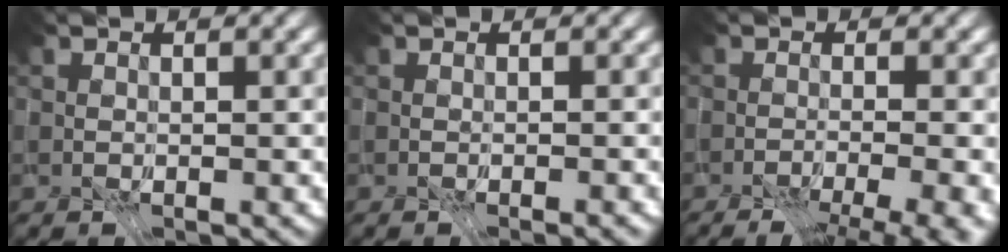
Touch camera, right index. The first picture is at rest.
{"total": 1.6, "force": [-0.9, -1.1, -0.7], "torque": [0.027, -0.007, -0.017]}
{"total": 9.7, "force": [-6.4, 2.9, 6.6], "torque": [-0.085, -0.017, -0.061]}